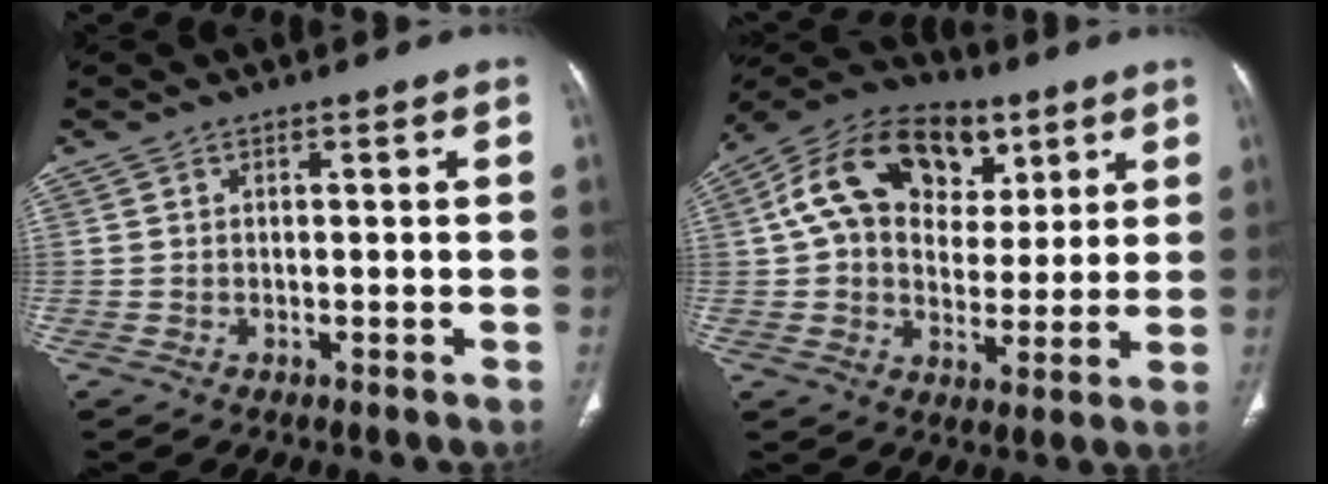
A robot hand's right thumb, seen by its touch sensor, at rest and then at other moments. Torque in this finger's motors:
{"motor_torque": [1.20, 2.62, 1.00, -0.56, 0.44]}